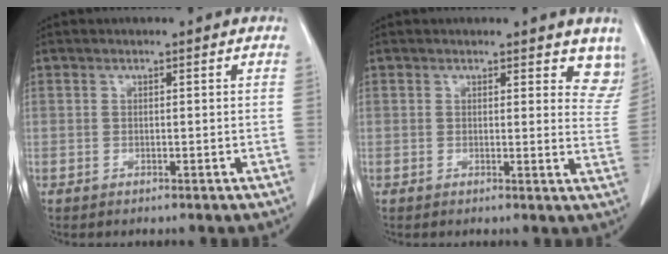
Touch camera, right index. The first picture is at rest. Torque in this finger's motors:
{"motor_torque": [-0.26, 0.17, -0.02, -0.01]}